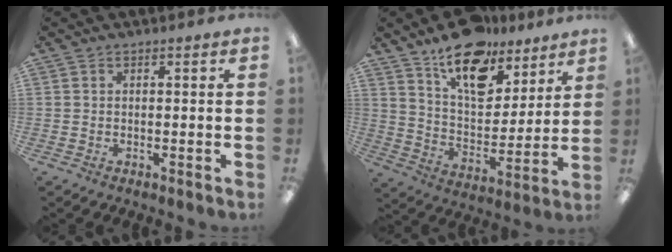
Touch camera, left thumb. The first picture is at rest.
{"total": 16.4, "force": [12.2, 8.0, 7.4], "torque": [-0.125, -0.072, 0.218]}